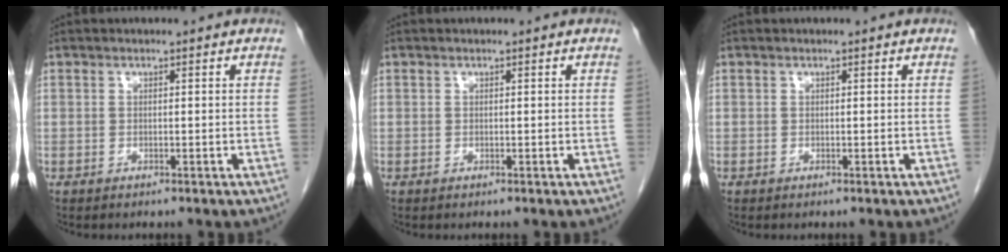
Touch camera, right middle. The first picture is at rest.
{"total": 0.0}
{"total": 0.0}